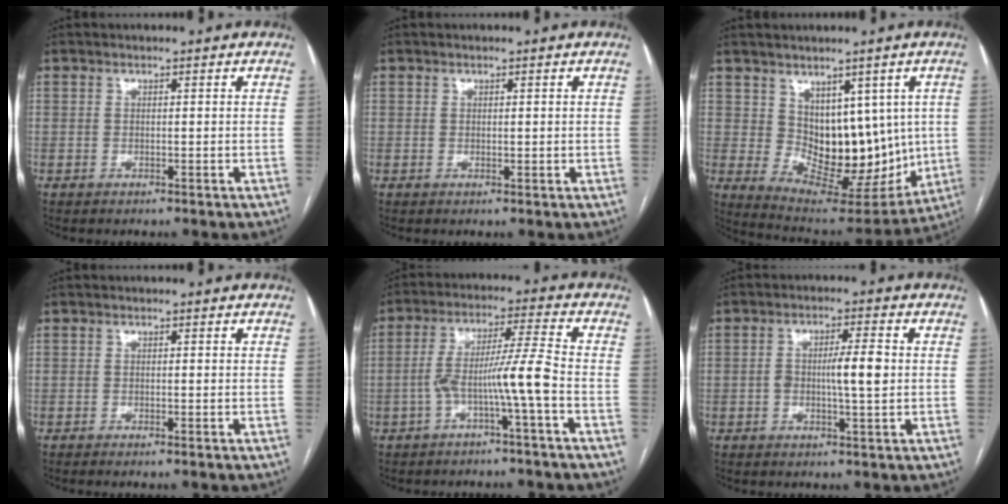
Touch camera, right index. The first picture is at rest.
{"total": 0.8, "force": [0.2, 0.4, 0.6], "torque": [-0.009, -0.003, 0.005]}
{"total": 13.2, "force": [1.4, 8.0, 10.4], "torque": [-0.125, 0.003, 0.049]}
{"total": 0.7, "force": [-0.5, -0.2, 0.5], "torque": [-0.011, 0.001, -0.008]}
{"total": 8.1, "force": [-2.8, -1.0, 7.5], "torque": [-0.141, 0.026, -0.047]}
{"total": 5.6, "force": [-0.1, 0.9, 5.6], "torque": [-0.097, 0.005, -0.003]}